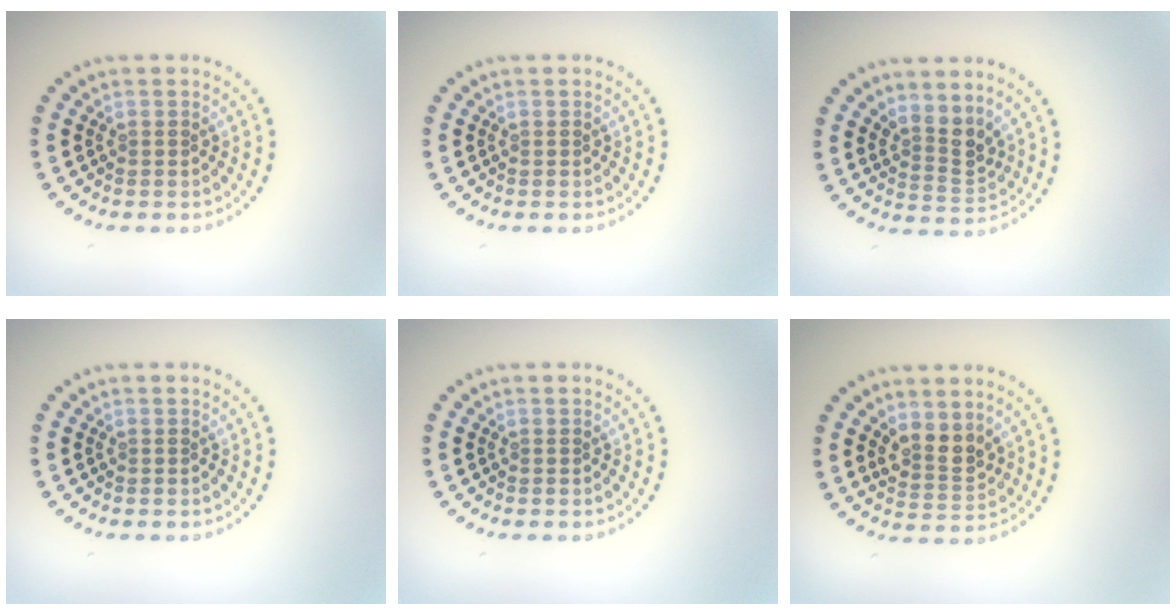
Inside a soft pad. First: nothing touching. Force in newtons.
{"total": 0.0}
{"total": 2.7, "press": 2.0, "slide": 1.8}
{"total": 0.0}
{"total": 0.0}
{"total": 2.6, "press": 2.4, "slide": 1.2}